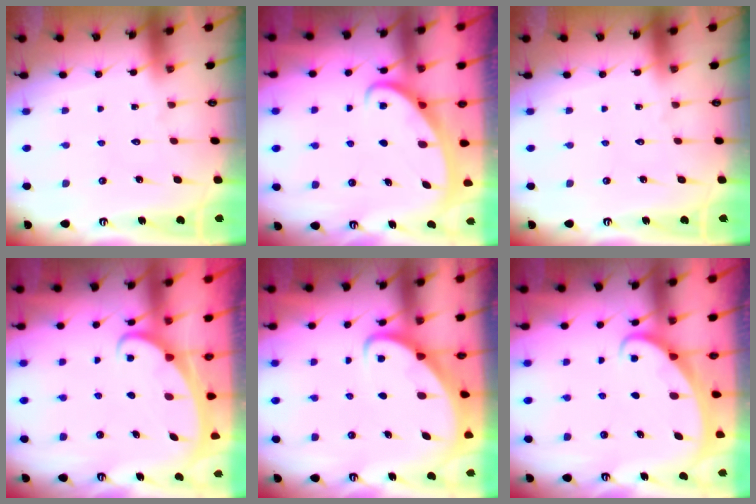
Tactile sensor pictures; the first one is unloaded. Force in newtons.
{"total": 2.5, "press": 2.5, "slide": 0.3}
{"total": 0.0}
{"total": 2.4, "press": 2.4, "slide": 0.3}
{"total": 3.2, "press": 3.2, "slide": 0.4}
{"total": 2.0, "press": 2.0, "slide": 0.1}